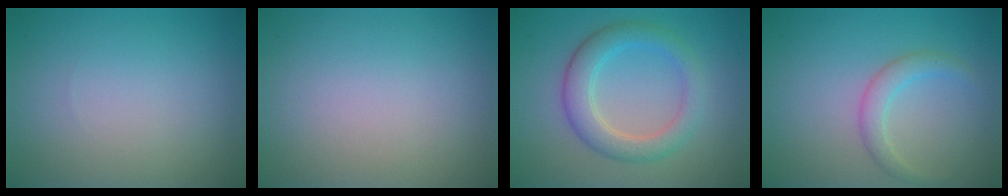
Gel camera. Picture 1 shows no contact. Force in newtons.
{"total": 0.0}
{"total": 4.2, "press": 4.2, "slide": 0.0}
{"total": 2.0, "press": 2.0, "slide": 0.2}